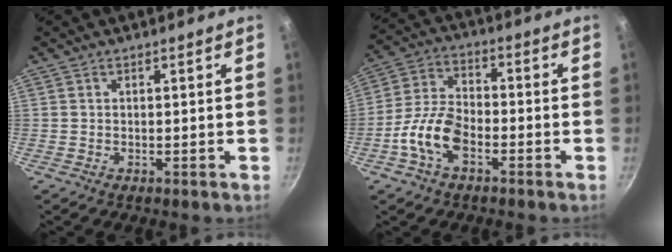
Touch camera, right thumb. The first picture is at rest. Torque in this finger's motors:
{"motor_torque": [2.43, 2.20, 1.52, -1.25, 0.23]}